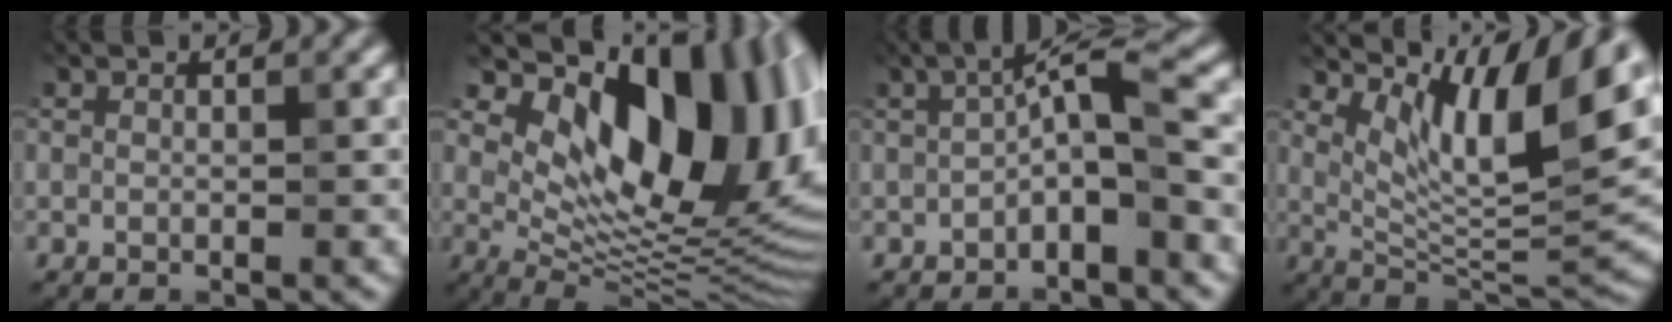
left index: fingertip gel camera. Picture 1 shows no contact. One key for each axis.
{"total": 16.7, "fx": 6.4, "fy": 8.7, "fz": 12.7, "tx": -0.158, "ty": 0.006, "tz": 0.112}
{"total": 4.2, "fx": -0.8, "fy": 0.8, "fz": 4.1, "tx": -0.077, "ty": 0.018, "tz": -0.022}
{"total": 10.9, "fx": 5.7, "fy": 4.1, "fz": 8.4, "tx": -0.124, "ty": -0.005, "tz": 0.105}